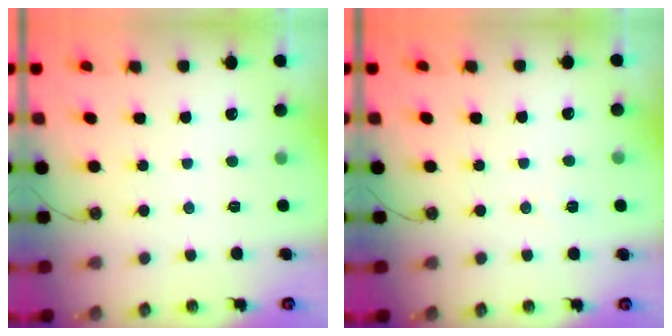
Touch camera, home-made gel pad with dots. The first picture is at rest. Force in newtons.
{"total": 4.7, "press": 4.5, "slide": 1.3}